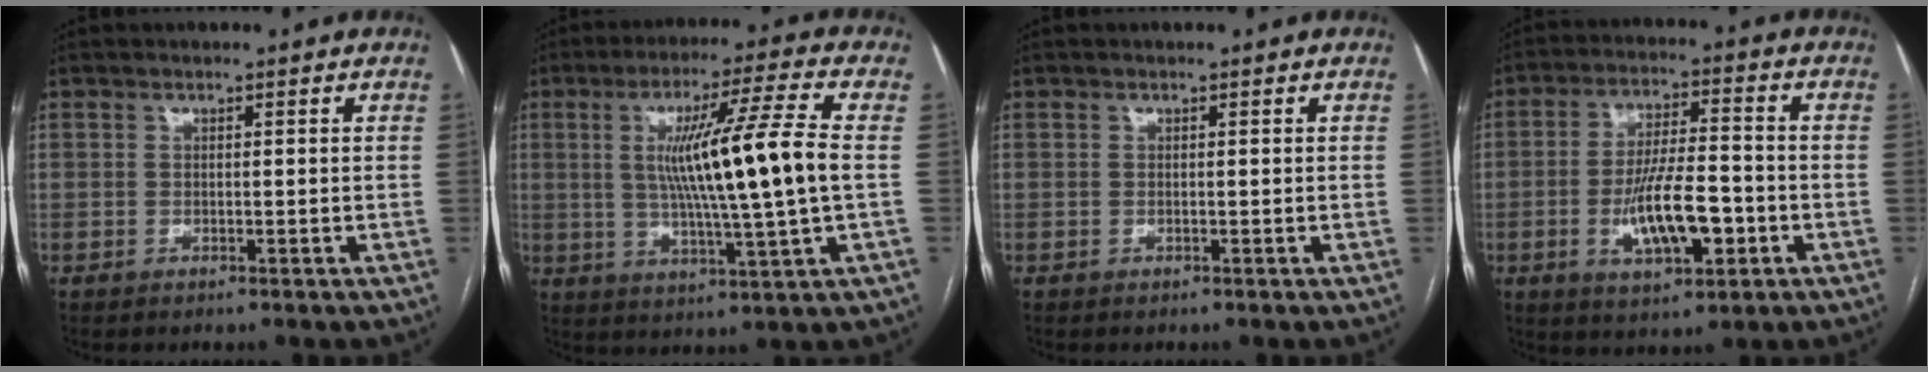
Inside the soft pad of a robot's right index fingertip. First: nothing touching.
{"total": 14.9, "force": [1.0, -1.1, 14.9], "torque": [-0.259, 0.000, 0.015]}
{"total": 0.0}
{"total": 11.1, "force": [-3.1, 3.4, 10.1], "torque": [-0.190, 0.003, -0.047]}